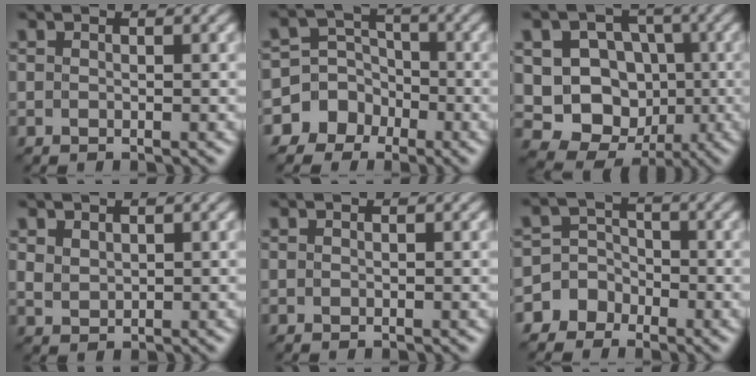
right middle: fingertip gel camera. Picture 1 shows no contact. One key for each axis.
{"total": 8.1, "fx": -4.3, "fy": 6.8, "fz": 0.2, "tx": 0.006, "ty": -0.004, "tz": -0.091}
{"total": 11.3, "fx": 0.1, "fy": 10.1, "fz": 5.0, "tx": -0.105, "ty": 0.023, "tz": -0.019}
{"total": 1.5, "fx": 0.9, "fy": 0.9, "fz": 0.7, "tx": -0.019, "ty": -0.003, "tz": 0.024}
{"total": 0.0}
{"total": 5.7, "fx": -3.4, "fy": 4.6, "fz": 0.0, "tx": 0.024, "ty": 0.000, "tz": -0.078}